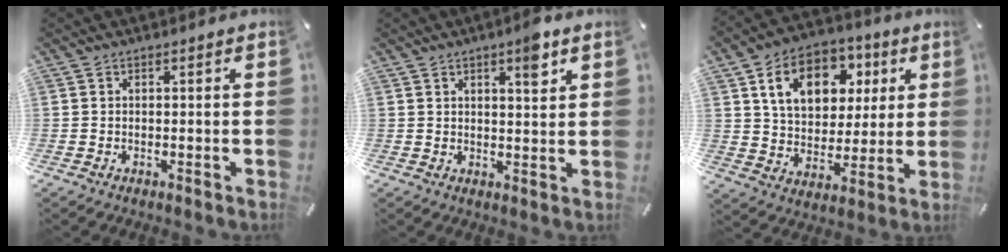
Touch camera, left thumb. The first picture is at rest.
{"total": 5.5, "force": [3.4, 1.5, 4.1], "torque": [-0.047, -0.019, 0.051]}
{"total": 14.8, "force": [6.1, 11.0, 7.9], "torque": [-0.133, -0.005, 0.112]}